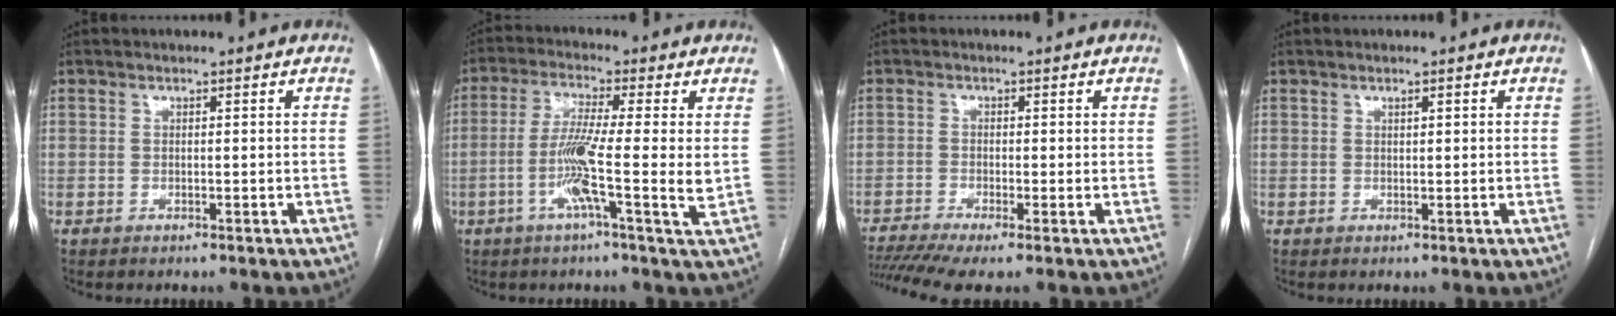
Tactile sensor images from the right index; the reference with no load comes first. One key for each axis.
{"total": 9.4, "fx": -1.1, "fy": -0.7, "fz": 9.3, "tx": -0.174, "ty": -0.008, "tz": -0.033}
{"total": 6.1, "fx": -4.0, "fy": 0.7, "fz": 4.6, "tx": -0.088, "ty": -0.006, "tz": -0.076}
{"total": 0.7, "fx": 0.4, "fy": 0.2, "fz": 0.6, "tx": -0.010, "ty": 0.000, "tz": 0.006}